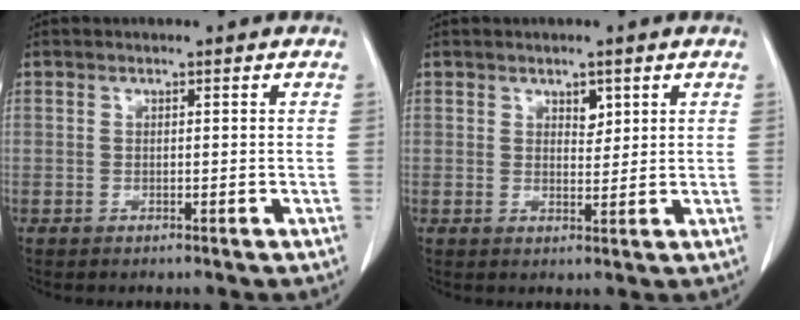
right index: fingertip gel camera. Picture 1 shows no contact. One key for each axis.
{"total": 2.1, "fx": 1.2, "fy": 1.2, "fz": 1.3, "tx": -0.016, "ty": -0.004, "tz": 0.021}